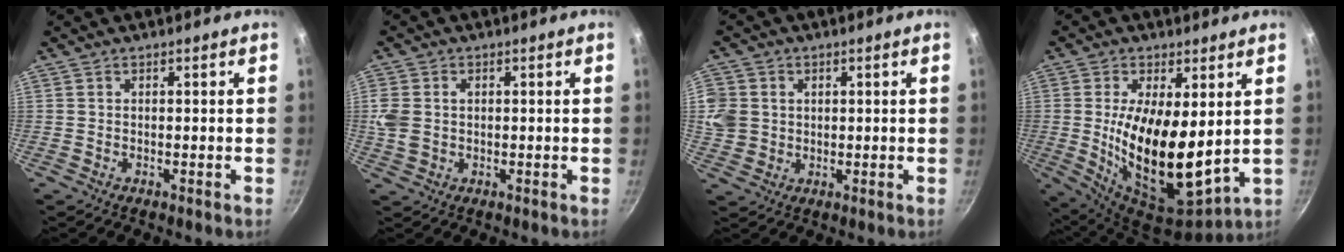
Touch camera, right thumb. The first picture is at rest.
{"total": 5.2, "force": [0.5, 4.0, 3.3], "torque": [-0.070, 0.003, 0.010]}
{"total": 8.9, "force": [1.4, 8.1, 3.4], "torque": [-0.063, -0.002, 0.029]}
{"total": 17.7, "force": [1.6, 7.8, 15.8], "torque": [-0.272, -0.041, 0.038]}